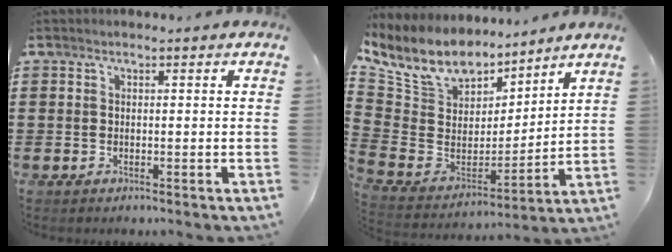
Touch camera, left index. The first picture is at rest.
{"total": 9.6, "force": [8.2, 4.2, 2.5], "torque": [-0.097, -0.056, 0.153]}